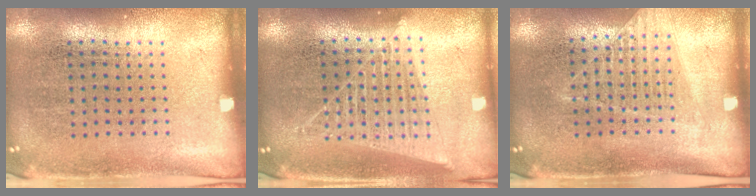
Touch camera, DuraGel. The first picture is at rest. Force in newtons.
{"total": 1.7, "press": 1.6, "slide": 0.7}
{"total": 1.2, "press": 1.2, "slide": 0.0}